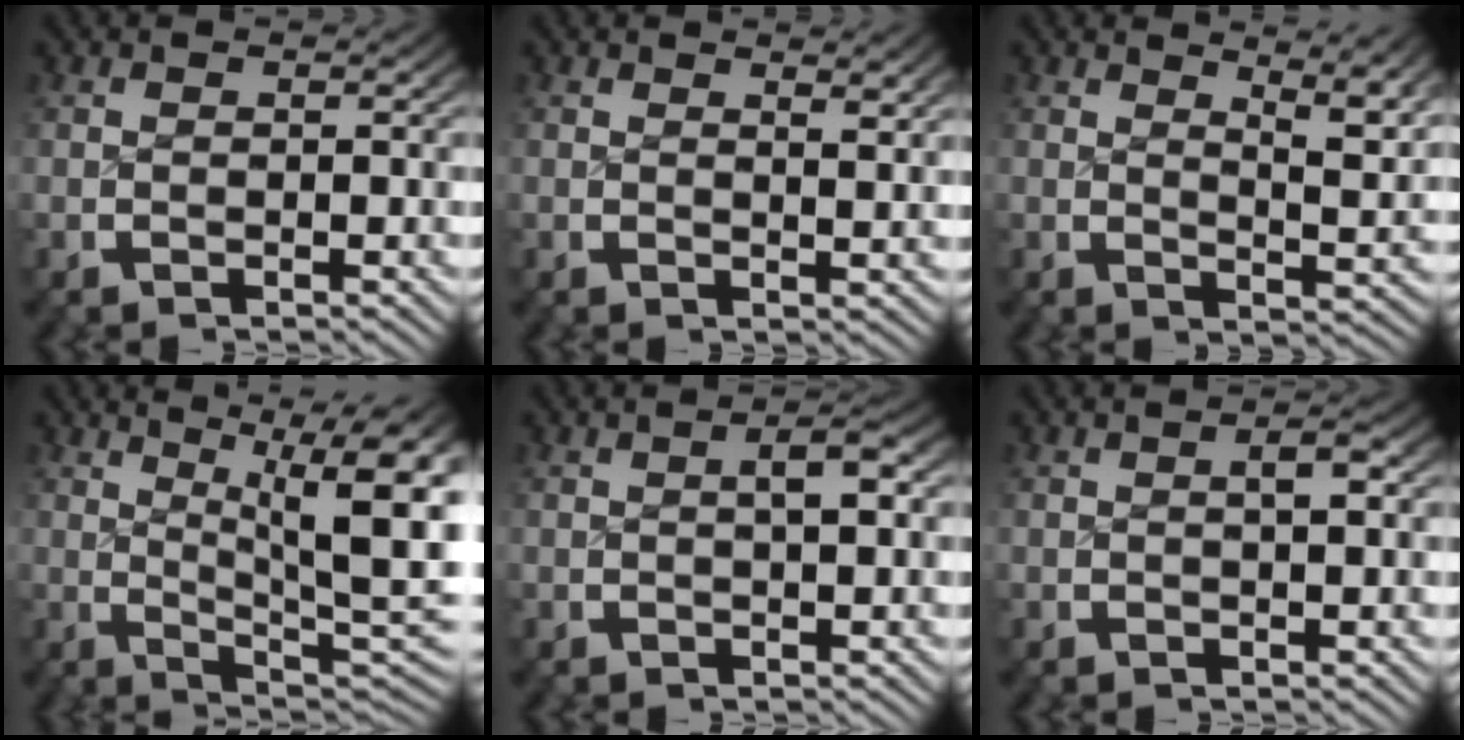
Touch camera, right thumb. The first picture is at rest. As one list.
[{"total": 1.5, "force": [1.1, 0.1, 1.0], "torque": [-0.011, -0.005, 0.018]}, {"total": 4.6, "force": [2.6, 1.3, 3.6], "torque": [-0.041, -0.009, 0.042]}, {"total": 11.4, "force": [2.0, 5.9, 9.6], "torque": [-0.128, -0.028, 0.039]}, {"total": 2.1, "force": [0.2, 0.7, 2.0], "torque": [-0.028, 0.007, 0.002]}, {"total": 1.4, "force": [0.1, 0.4, 1.3], "torque": [-0.017, 0.004, 0.001]}]